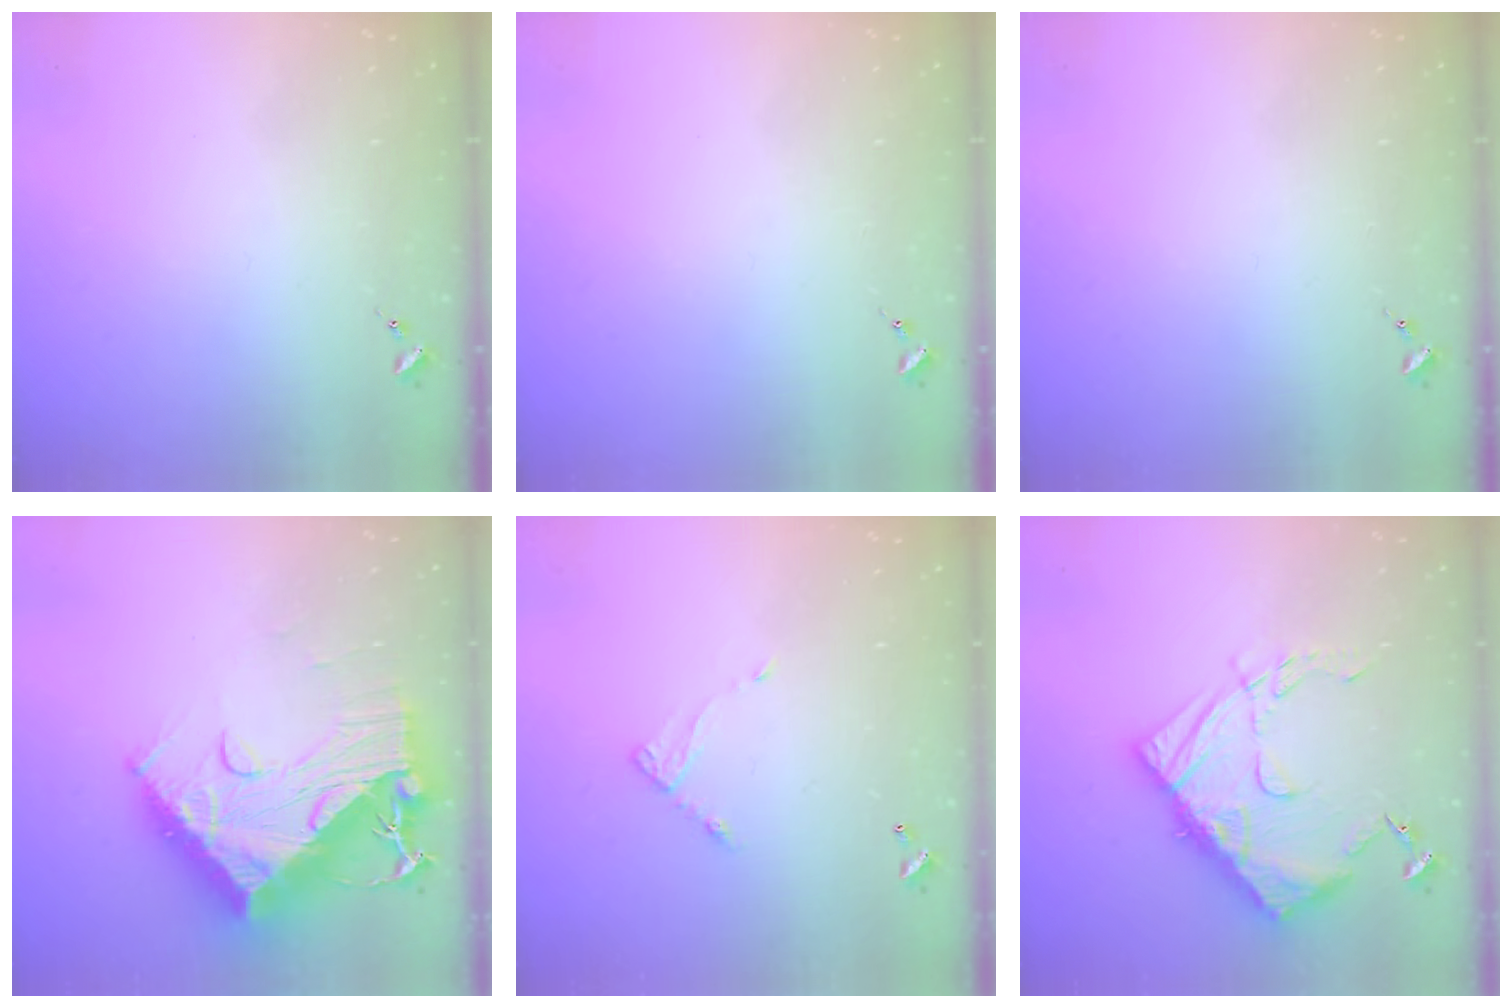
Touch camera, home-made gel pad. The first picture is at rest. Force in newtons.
{"total": 0.0}
{"total": 0.0}
{"total": 21.2, "press": 21.1, "slide": 2.0}
{"total": 5.8, "press": 5.8, "slide": 0.3}
{"total": 15.2, "press": 15.1, "slide": 1.4}